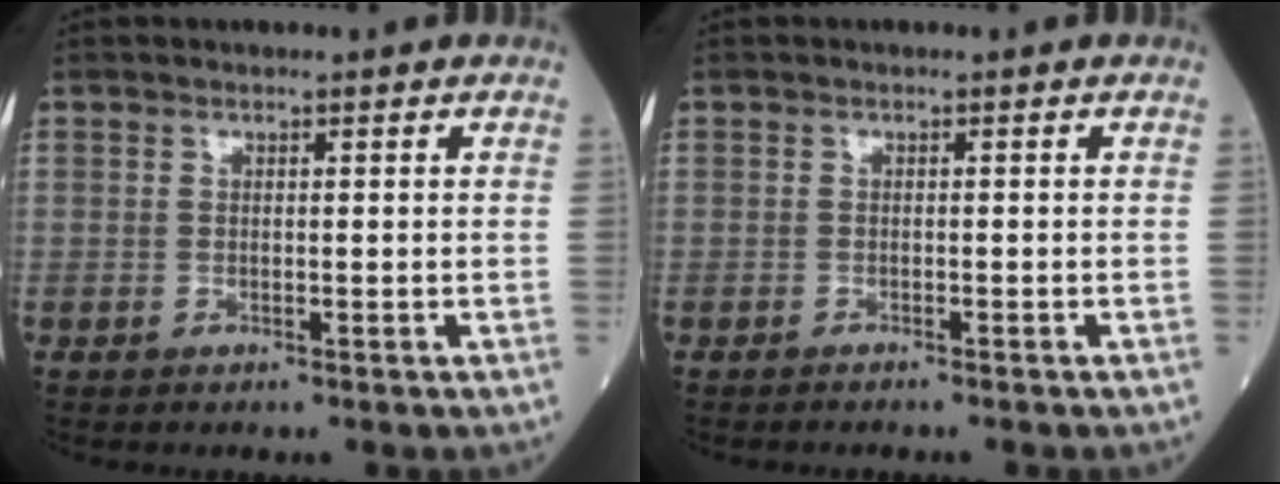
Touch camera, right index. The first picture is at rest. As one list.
[{"total": 2.0, "force": [-1.8, 0.0, 0.8], "torque": [-0.014, 0.000, -0.021]}]